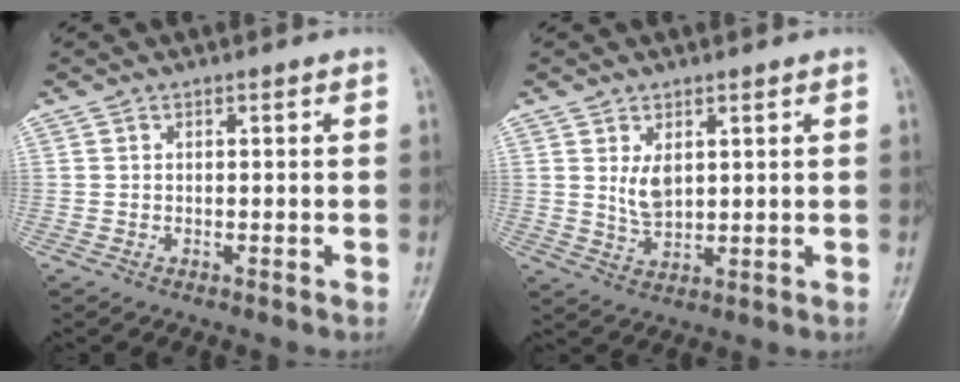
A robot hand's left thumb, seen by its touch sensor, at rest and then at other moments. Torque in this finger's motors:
{"motor_torque": [1.31, 0.55, 1.02, -0.15, 0.02]}